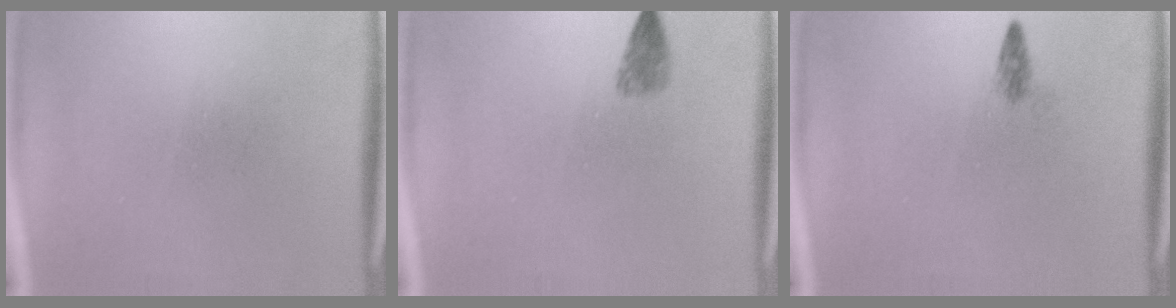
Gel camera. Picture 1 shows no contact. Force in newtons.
{"total": 1.8}
{"total": 1.1}